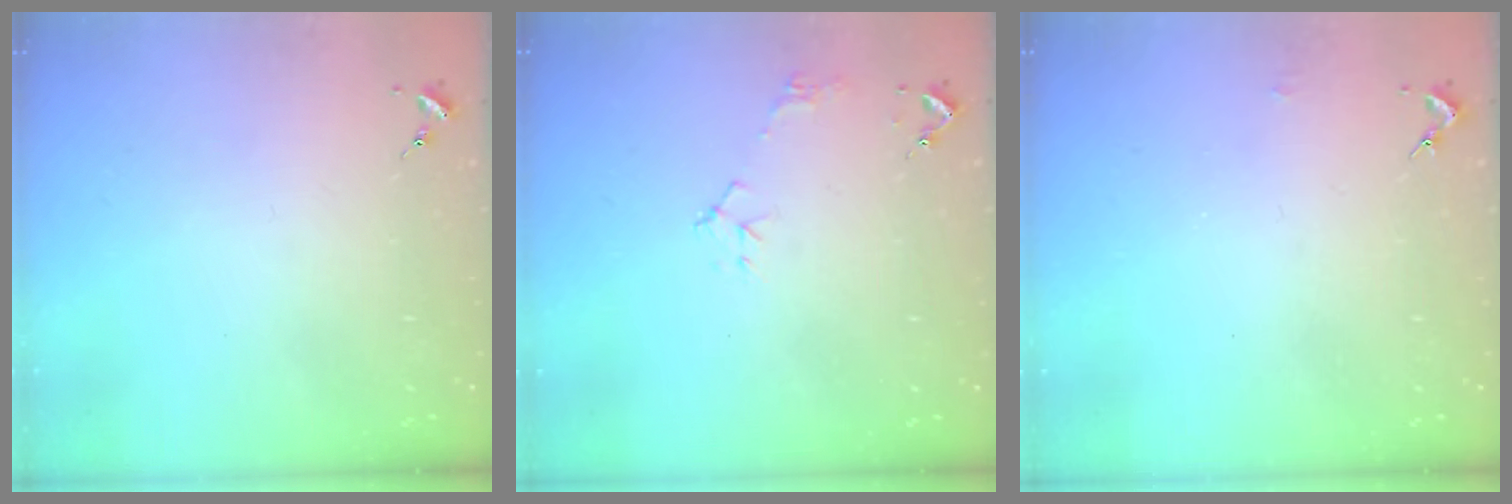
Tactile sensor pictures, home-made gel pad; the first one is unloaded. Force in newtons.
{"total": 5.3, "press": 5.3, "slide": 0.7}
{"total": 1.4, "press": 1.4, "slide": 0.1}